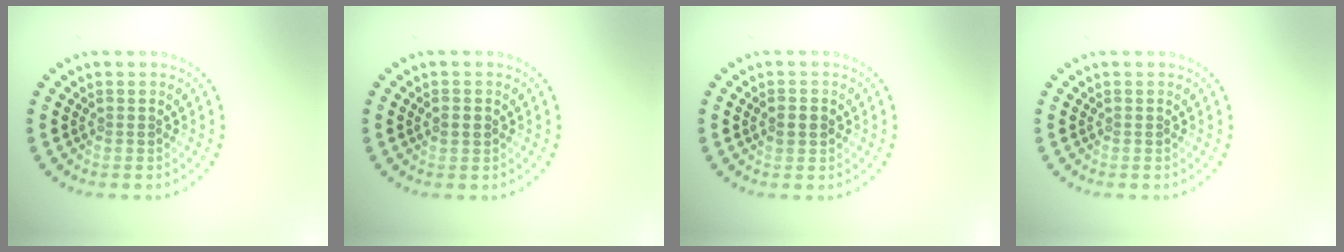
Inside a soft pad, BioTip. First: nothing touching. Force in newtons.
{"total": 1.4, "press": 1.4, "slide": 0.1}
{"total": 1.2, "press": 1.2, "slide": 0.2}
{"total": 0.0}